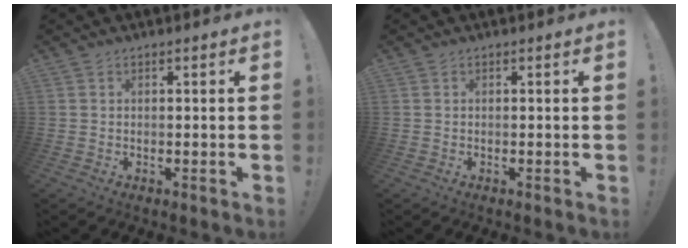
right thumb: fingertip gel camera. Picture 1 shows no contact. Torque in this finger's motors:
{"motor_torque": [-0.02, -0.14, 0.30, -0.19, -0.11]}